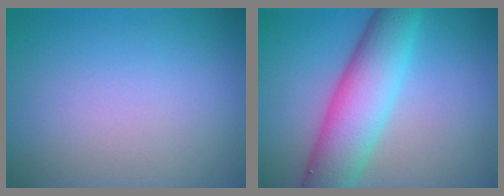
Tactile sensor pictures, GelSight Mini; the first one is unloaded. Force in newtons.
{"total": 7.8, "press": 7.7, "slide": 0.5}